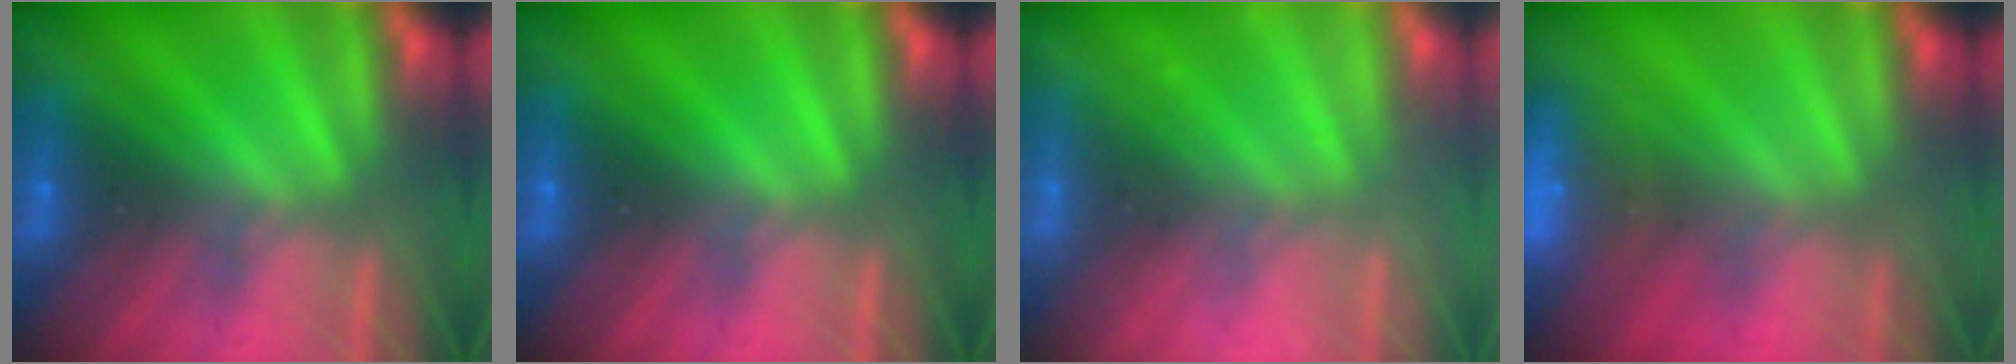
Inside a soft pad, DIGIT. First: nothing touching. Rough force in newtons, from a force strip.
{"total": 0.0}
{"total": 2.3}
{"total": 6.1}